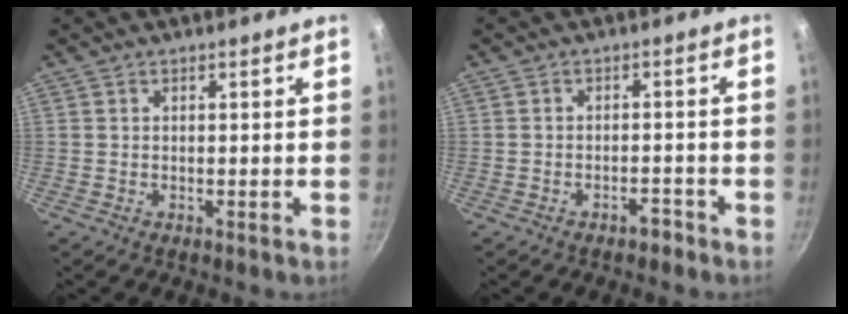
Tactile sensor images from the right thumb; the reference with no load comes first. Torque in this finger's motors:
{"motor_torque": [0.66, 0.15, -0.30, 0.05, -0.02]}